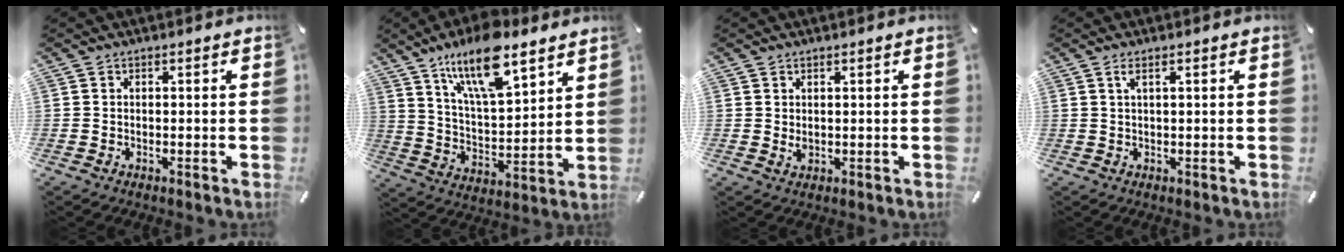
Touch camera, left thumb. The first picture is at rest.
{"total": 16.6, "force": [11.8, 6.2, 9.9], "torque": [-0.182, -0.053, 0.206]}
{"total": 1.3, "force": [0.8, 0.8, 0.7], "torque": [-0.015, 0.002, 0.014]}
{"total": 1.9, "force": [0.9, 0.2, 1.7], "torque": [-0.035, 0.001, 0.014]}